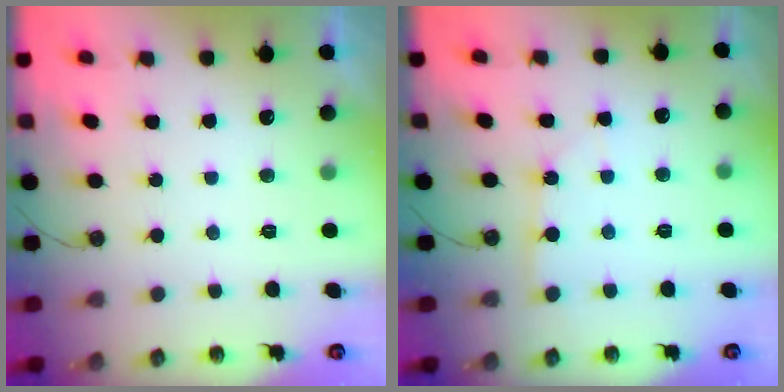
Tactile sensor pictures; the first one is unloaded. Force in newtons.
{"total": 4.1, "press": 4.0, "slide": 0.4}